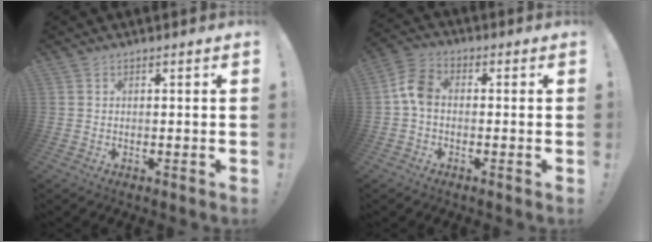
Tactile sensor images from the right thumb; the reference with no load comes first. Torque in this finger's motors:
{"motor_torque": [1.16, 1.03, 0.79, -0.37, 0.31]}